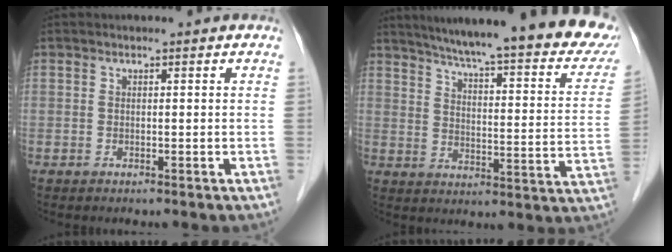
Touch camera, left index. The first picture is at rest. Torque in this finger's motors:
{"motor_torque": [0.86, -1.06, 0.72, 0.10]}